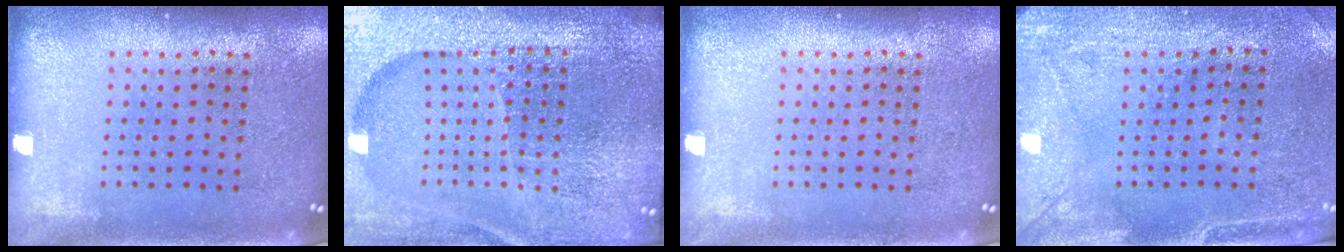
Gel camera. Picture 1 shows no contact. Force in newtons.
{"total": 6.6, "press": 5.8, "slide": 3.2}
{"total": 0.0}
{"total": 3.1, "press": 2.5, "slide": 1.8}